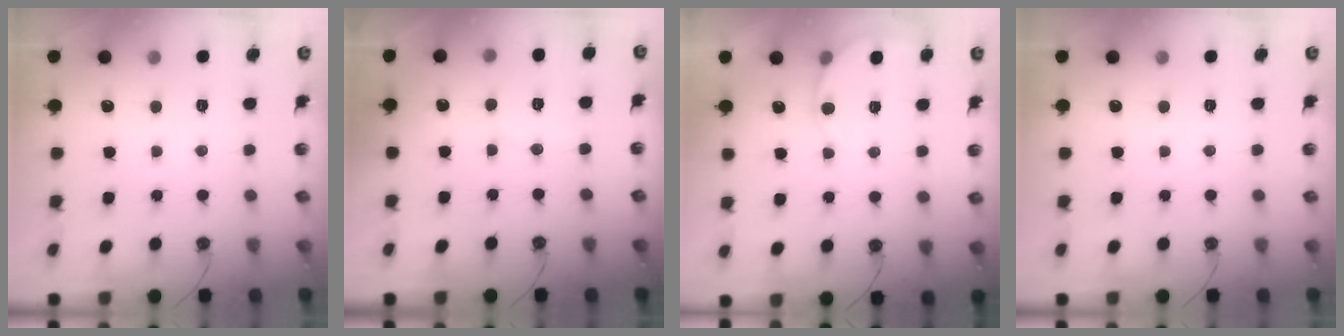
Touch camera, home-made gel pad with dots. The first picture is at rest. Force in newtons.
{"total": 3.4, "press": 3.3, "slide": 0.4}
{"total": 5.9, "press": 5.9, "slide": 0.3}
{"total": 0.0}